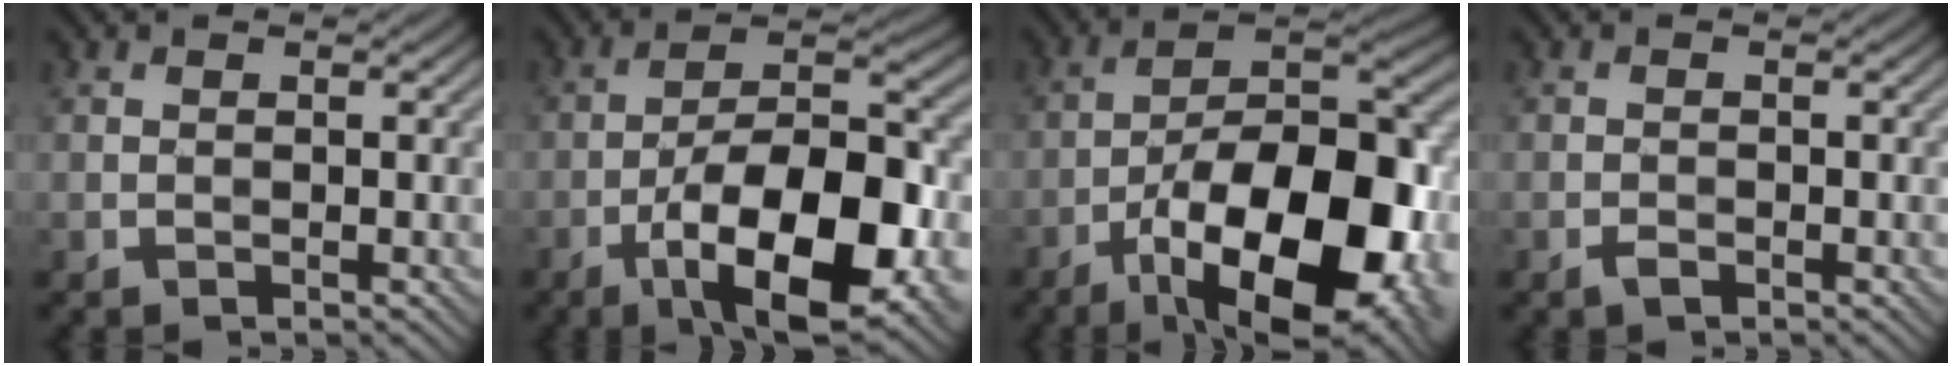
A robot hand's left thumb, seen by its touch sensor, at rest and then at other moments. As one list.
[{"total": 16.1, "force": [-7.3, 6.2, 13.0], "torque": [-0.202, 0.003, -0.127]}, {"total": 19.7, "force": [-9.6, 8.3, 15.1], "torque": [-0.222, 0.000, -0.158]}, {"total": 1.1, "force": [-0.8, 0.5, 0.6], "torque": [-0.012, -0.001, -0.015]}]